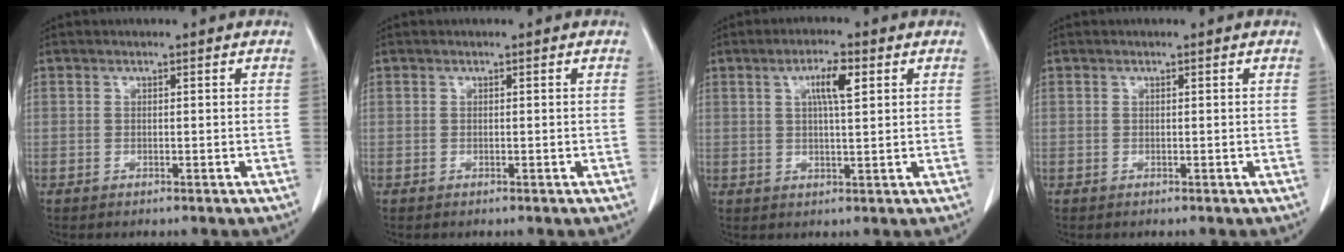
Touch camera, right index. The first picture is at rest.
{"total": 0.0}
{"total": 4.9, "force": [1.8, 0.7, 4.5], "torque": [-0.082, 0.002, 0.031]}
{"total": 0.0}